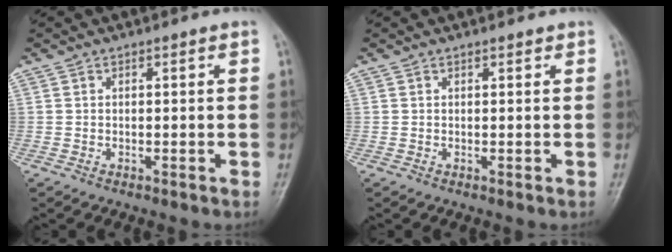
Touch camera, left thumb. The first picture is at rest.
{"total": 0.6, "force": [0.5, 0.2, 0.2], "torque": [-0.008, -0.004, 0.005]}